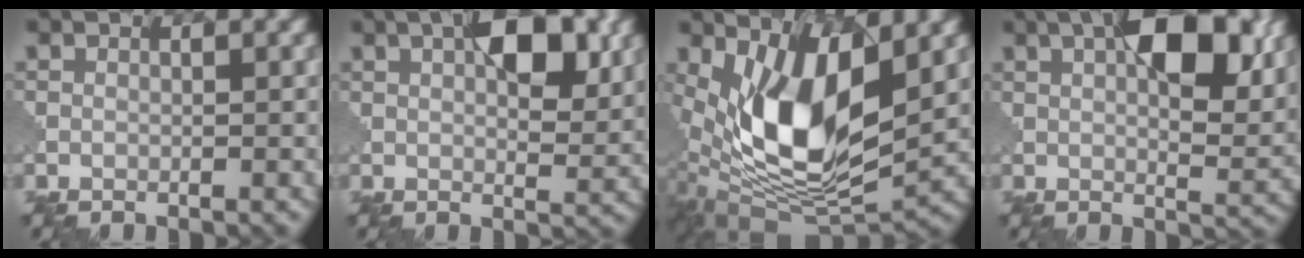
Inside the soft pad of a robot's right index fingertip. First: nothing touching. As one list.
[{"total": 6.7, "force": [2.6, 2.7, 5.6], "torque": [-0.076, 0.001, 0.042]}, {"total": 11.4, "force": [2.0, 5.2, 9.9], "torque": [-0.193, -0.019, 0.041]}, {"total": 10.0, "force": [3.9, 4.0, 8.2], "torque": [-0.111, 0.004, 0.056]}]